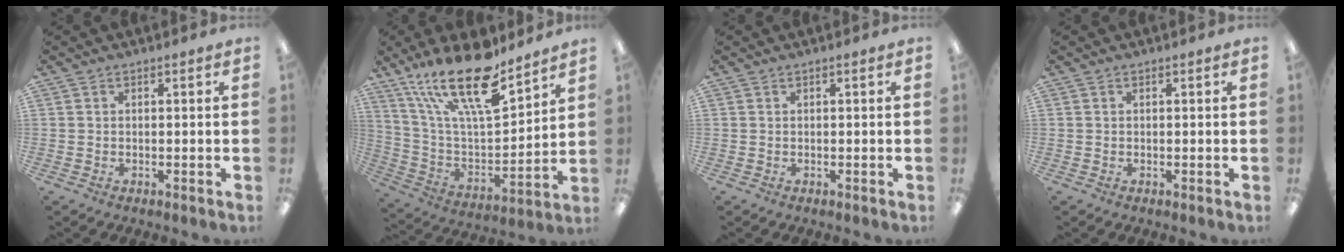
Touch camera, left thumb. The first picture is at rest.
{"total": 23.0, "force": [16.1, 7.4, 14.8], "torque": [-0.278, -0.098, 0.277]}
{"total": 0.0}
{"total": 0.0}